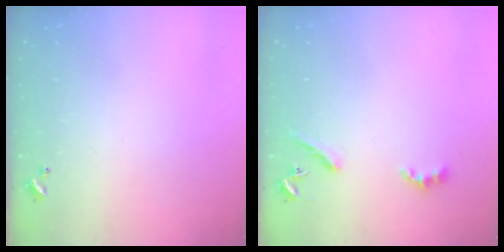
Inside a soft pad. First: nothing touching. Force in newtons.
{"total": 3.5, "press": 3.5, "slide": 0.7}